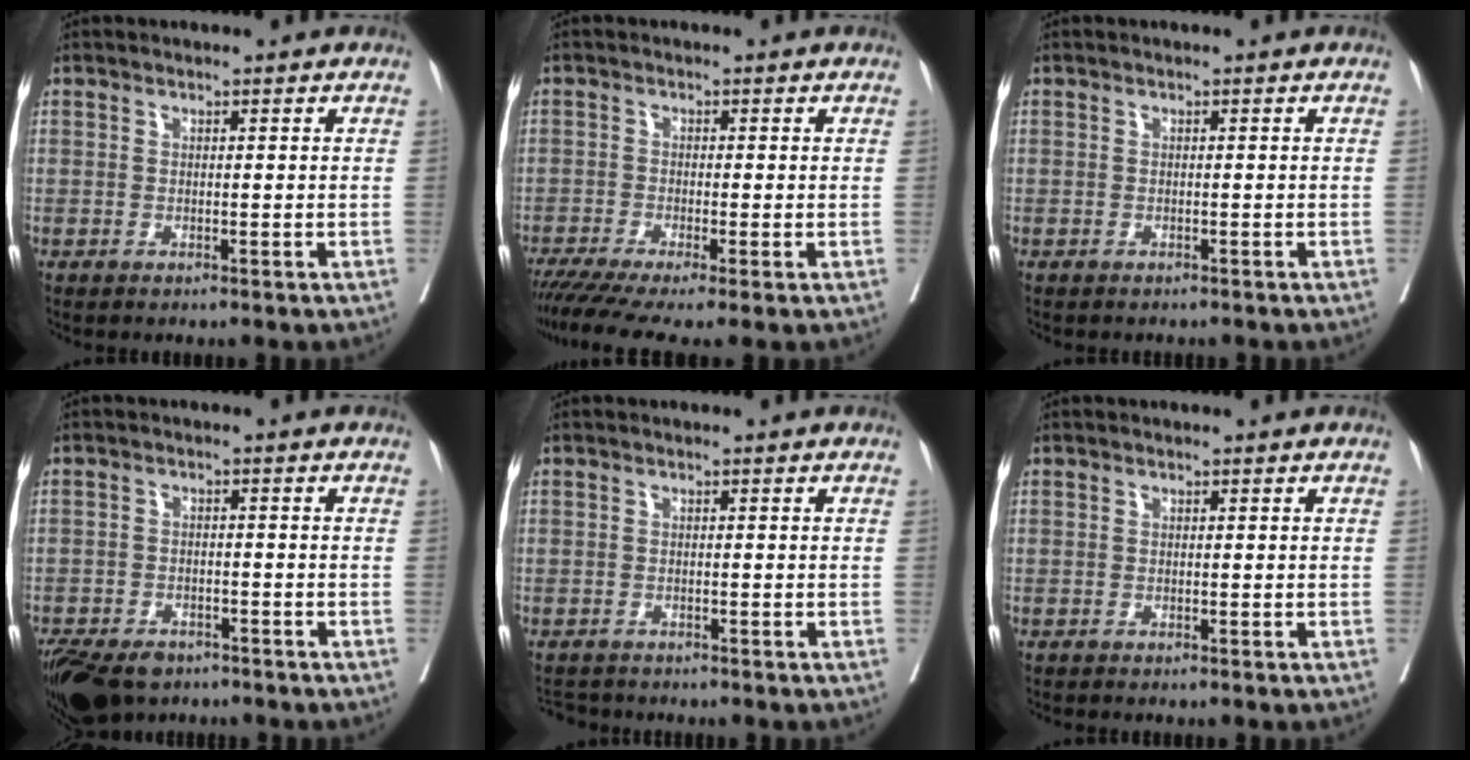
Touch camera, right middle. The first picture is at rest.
{"total": 8.0, "force": [-5.7, 0.9, 5.6], "torque": [-0.090, -0.015, -0.098]}
{"total": 1.5, "force": [-1.4, 0.4, 0.4], "torque": [-0.019, -0.005, -0.019]}
{"total": 11.7, "force": [-8.1, 6.4, 5.3], "torque": [-0.124, -0.019, -0.121]}
{"total": 2.9, "force": [-2.7, 0.9, 0.2], "torque": [-0.008, -0.010, -0.045]}
{"total": 0.0}